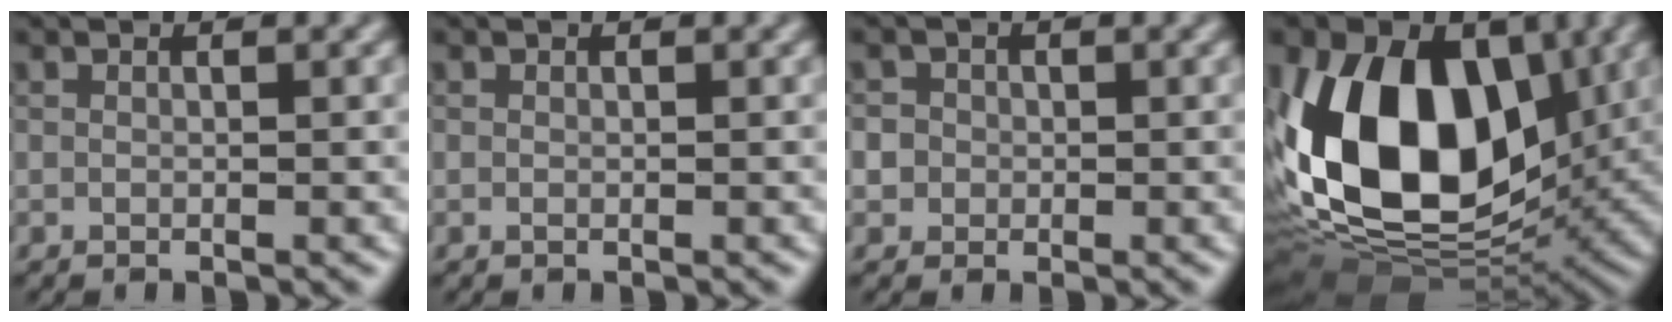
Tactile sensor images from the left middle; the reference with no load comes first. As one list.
[{"total": 0.0}, {"total": 3.2, "force": [0.4, 2.9, 1.1], "torque": [-0.005, 0.020, -0.008]}, {"total": 16.8, "force": [1.5, 10.9, 12.7], "torque": [-0.245, -0.007, 0.009]}]